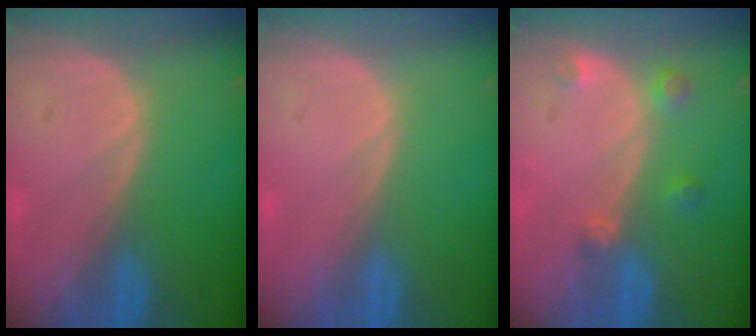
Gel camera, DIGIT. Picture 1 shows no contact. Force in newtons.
{"total": 0.0}
{"total": 2.7, "press": 2.6, "slide": 0.4}